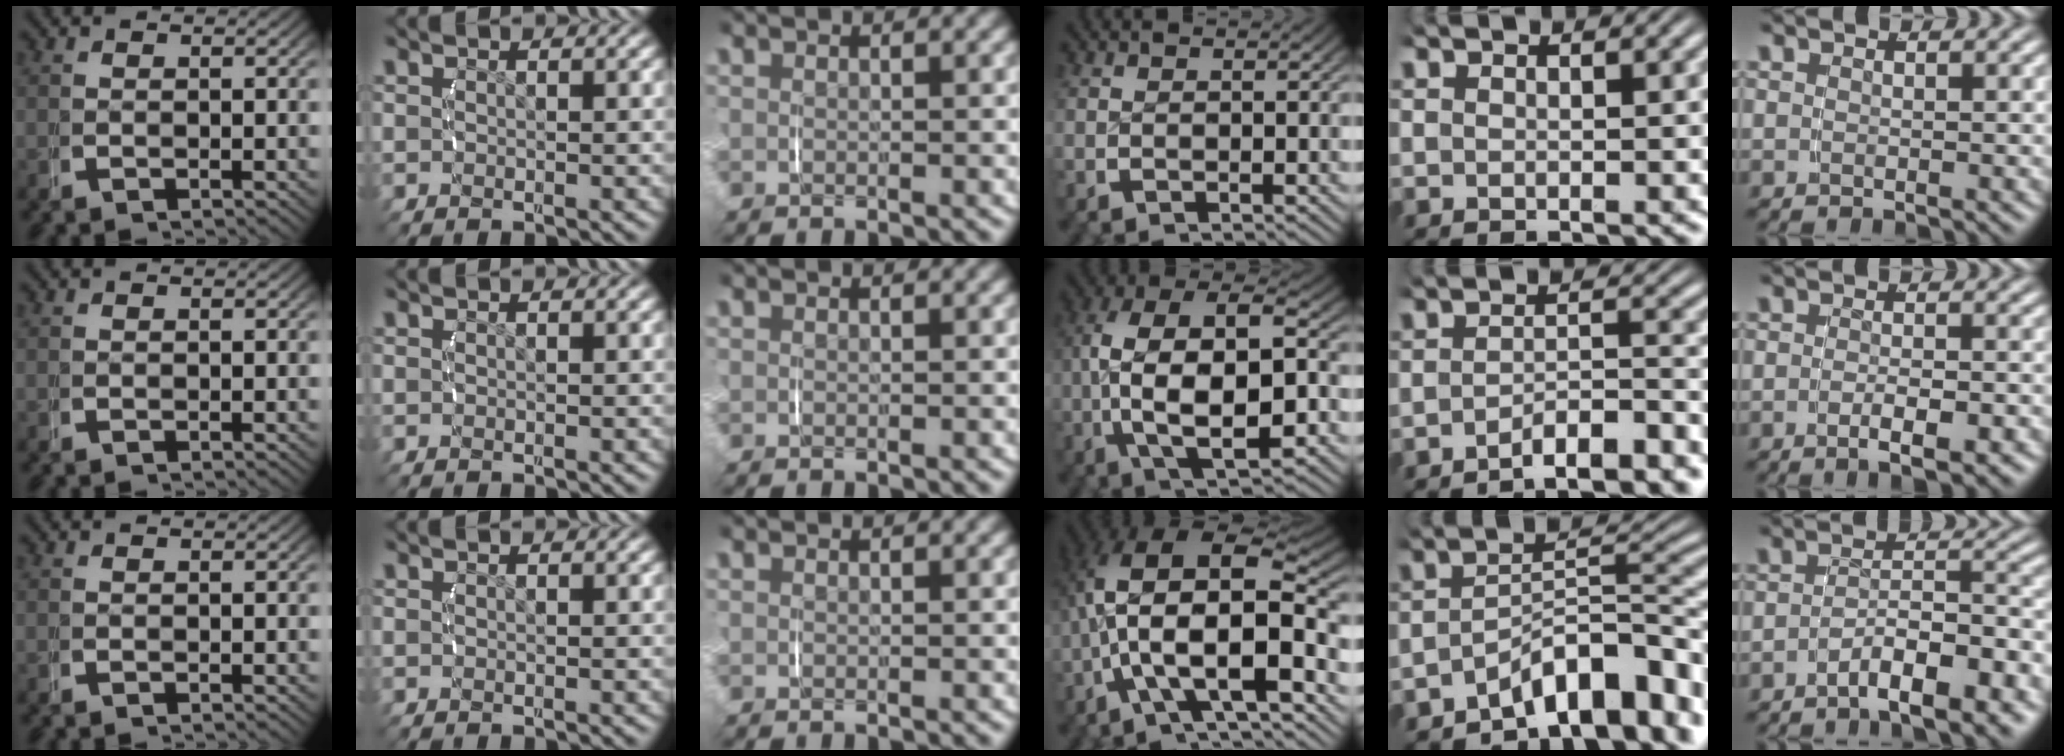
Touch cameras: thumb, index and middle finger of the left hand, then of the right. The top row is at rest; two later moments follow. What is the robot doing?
{"motion": "lift_and_place", "object": "toothpaste"}